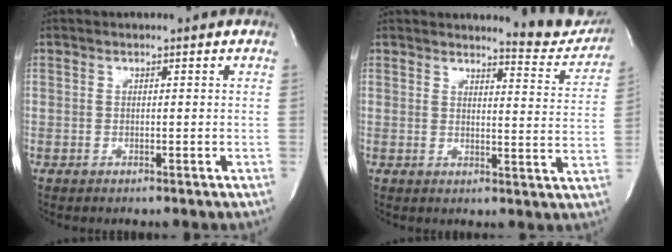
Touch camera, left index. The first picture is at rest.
{"total": 8.8, "force": [8.6, 1.0, 1.5], "torque": [-0.006, -0.045, 0.086]}